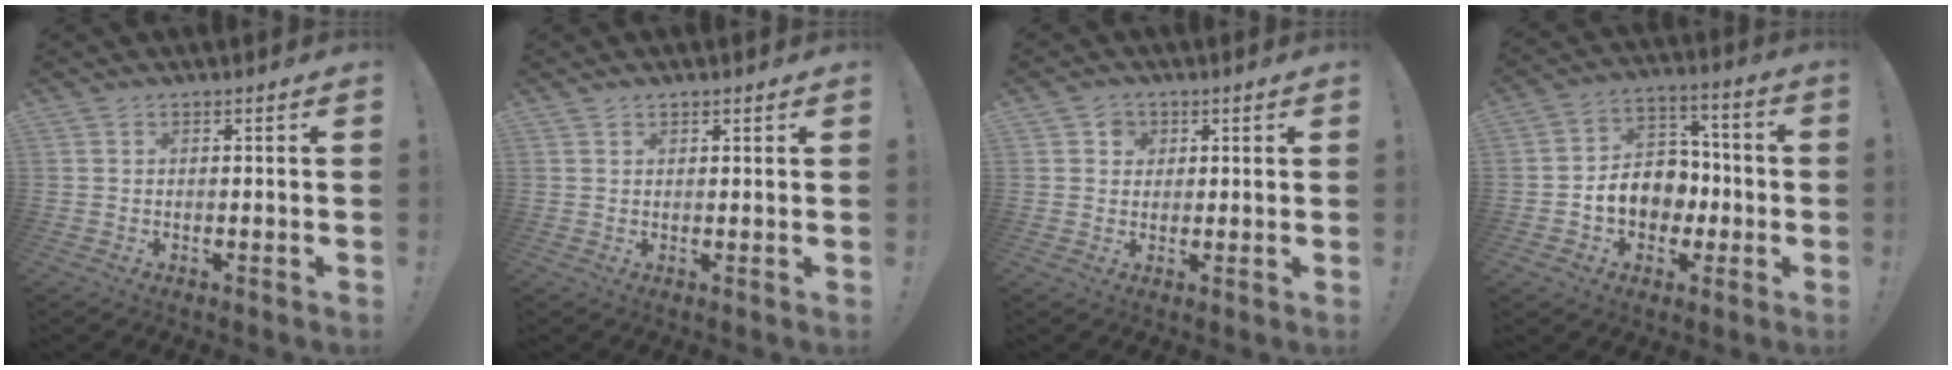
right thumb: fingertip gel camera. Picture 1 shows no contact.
{"total": 1.2, "force": [0.9, 0.6, 0.2], "torque": [-0.004, -0.001, 0.019]}
{"total": 3.6, "force": [1.4, 3.2, 0.8], "torque": [-0.009, -0.003, 0.023]}
{"total": 12.3, "force": [-2.8, 10.4, 5.9], "torque": [-0.088, 0.029, -0.040]}